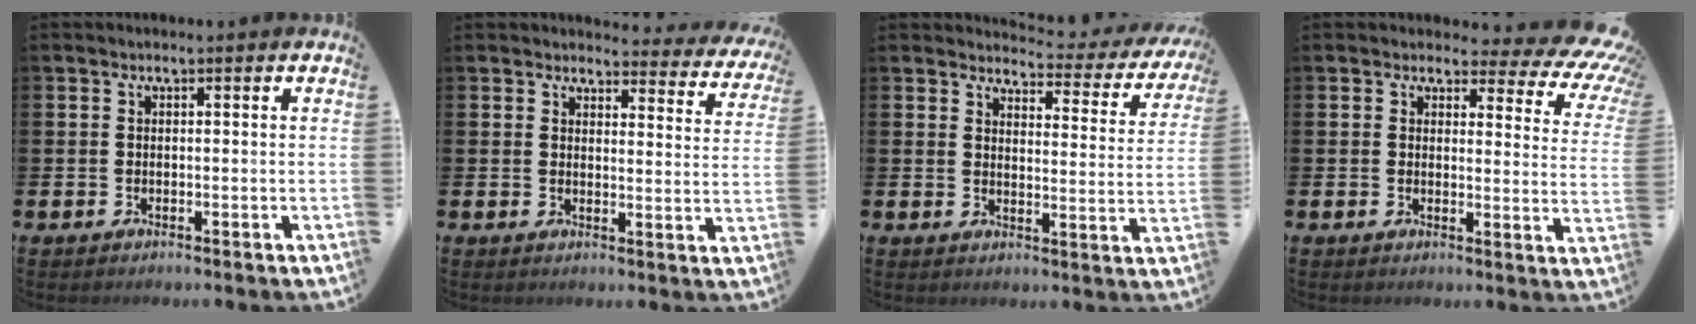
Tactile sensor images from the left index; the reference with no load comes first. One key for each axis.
{"total": 3.0, "fx": 2.9, "fy": 0.7, "fz": 0.2, "tx": -0.007, "ty": -0.027, "tz": 0.046}
{"total": 2.9, "fx": 2.6, "fy": 0.9, "fz": 0.7, "tx": -0.026, "ty": -0.027, "tz": 0.037}
{"total": 3.8, "fx": 2.9, "fy": 1.8, "fz": 1.7, "tx": -0.029, "ty": -0.031, "tz": 0.041}